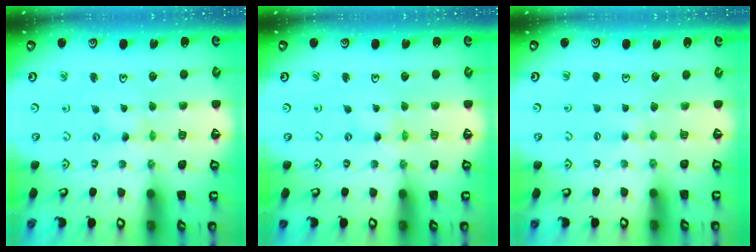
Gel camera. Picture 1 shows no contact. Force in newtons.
{"total": 0.0}
{"total": 2.7, "press": 2.7, "slide": 0.4}